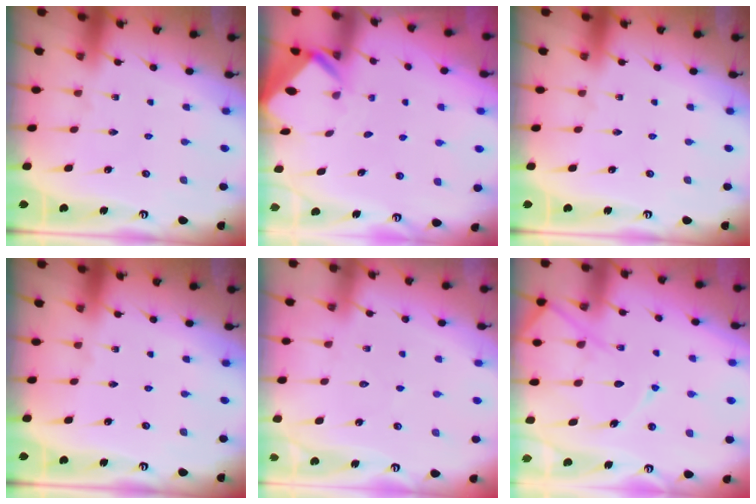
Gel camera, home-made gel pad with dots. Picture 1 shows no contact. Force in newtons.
{"total": 2.6, "press": 2.6, "slide": 0.2}
{"total": 0.0}
{"total": 0.0}
{"total": 4.9, "press": 4.9, "slide": 0.6}
{"total": 13.1, "press": 13.0, "slide": 1.3}